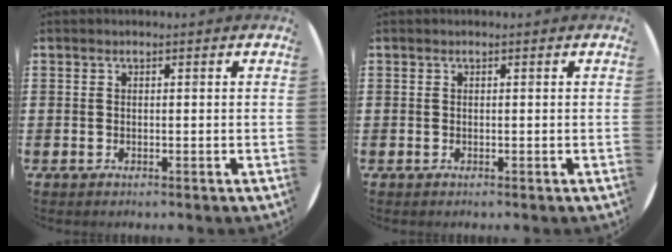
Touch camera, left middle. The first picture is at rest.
{"total": 0.0}